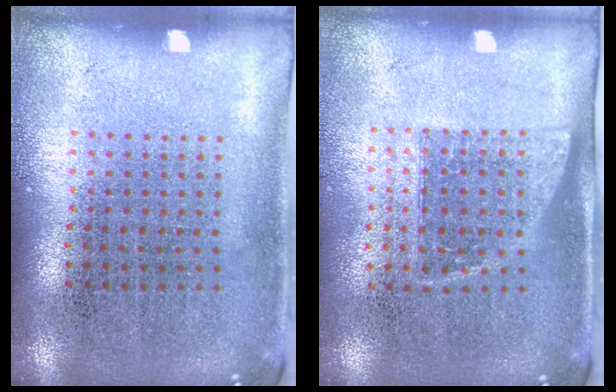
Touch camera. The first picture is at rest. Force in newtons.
{"total": 1.2, "press": 0.9, "slide": 0.7}